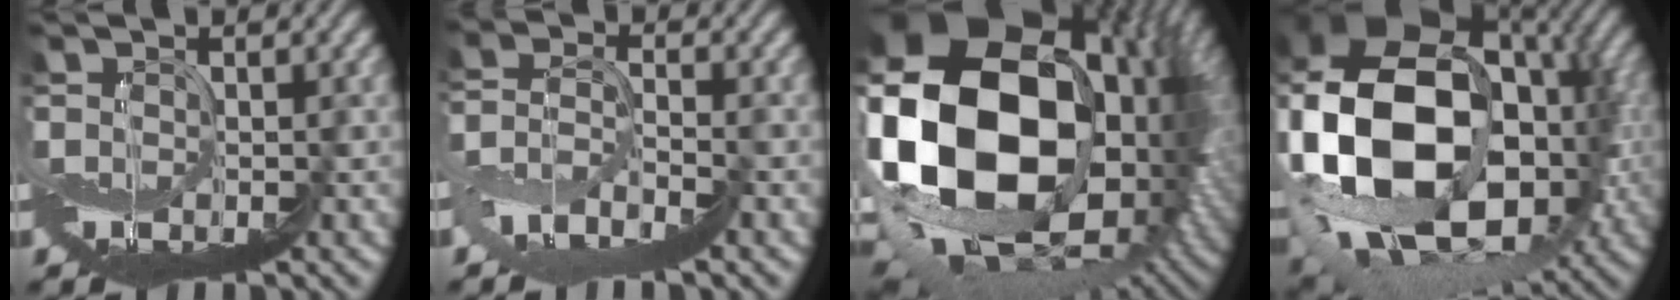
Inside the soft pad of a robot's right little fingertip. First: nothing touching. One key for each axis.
{"total": 3.1, "fx": -2.9, "fy": -1.2, "fz": 0.1, "tx": -0.039, "ty": 0.006, "tz": -0.068}
{"total": 16.1, "fx": 1.4, "fy": 11.2, "fz": 11.5, "tx": -0.286, "ty": -0.018, "tz": 0.044}
{"total": 14.0, "fx": 1.3, "fy": 10.0, "fz": 9.7, "tx": -0.248, "ty": -0.010, "tz": 0.047}